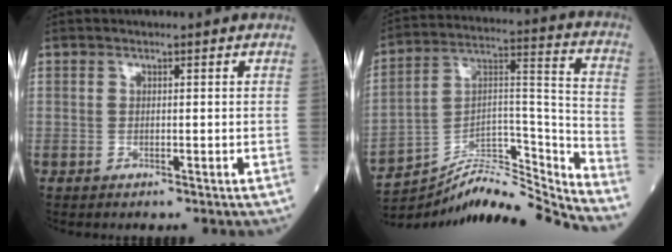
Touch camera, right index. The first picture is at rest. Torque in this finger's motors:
{"motor_torque": [0.24, -0.39, 0.10, -0.01]}